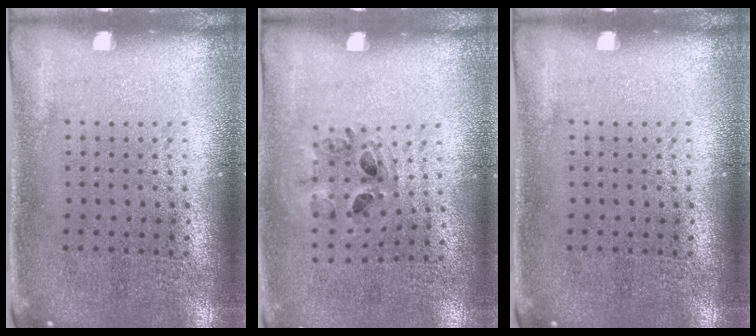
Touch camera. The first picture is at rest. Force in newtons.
{"total": 0.9, "press": 0.8, "slide": 0.3}
{"total": 0.0}